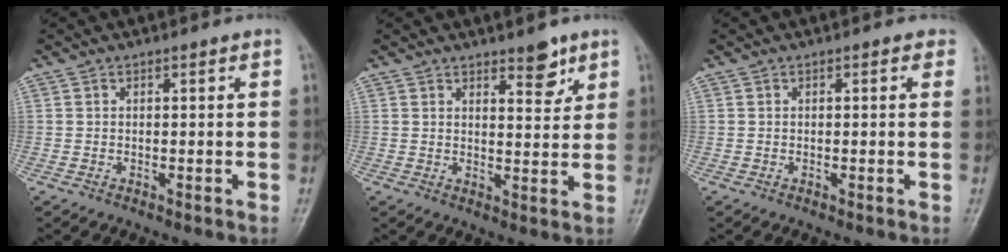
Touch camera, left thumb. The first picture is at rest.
{"total": 4.8, "force": [3.3, 2.0, 2.9], "torque": [-0.018, -0.023, 0.047]}
{"total": 0.9, "force": [0.4, 0.6, 0.5], "torque": [0.011, 0.002, -0.004]}